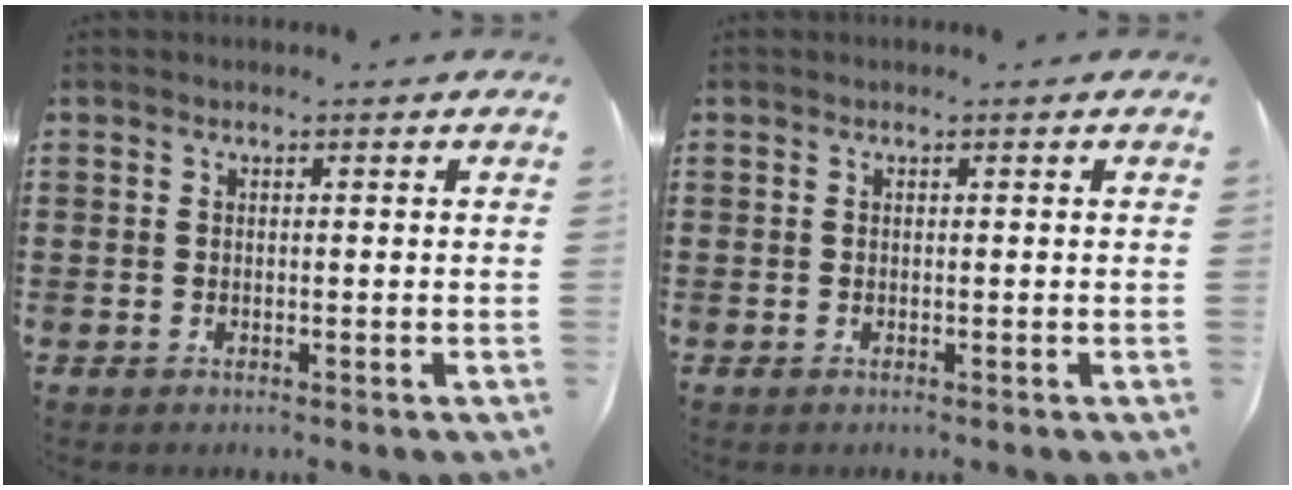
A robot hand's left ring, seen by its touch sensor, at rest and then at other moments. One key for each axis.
{"total": 0.0}